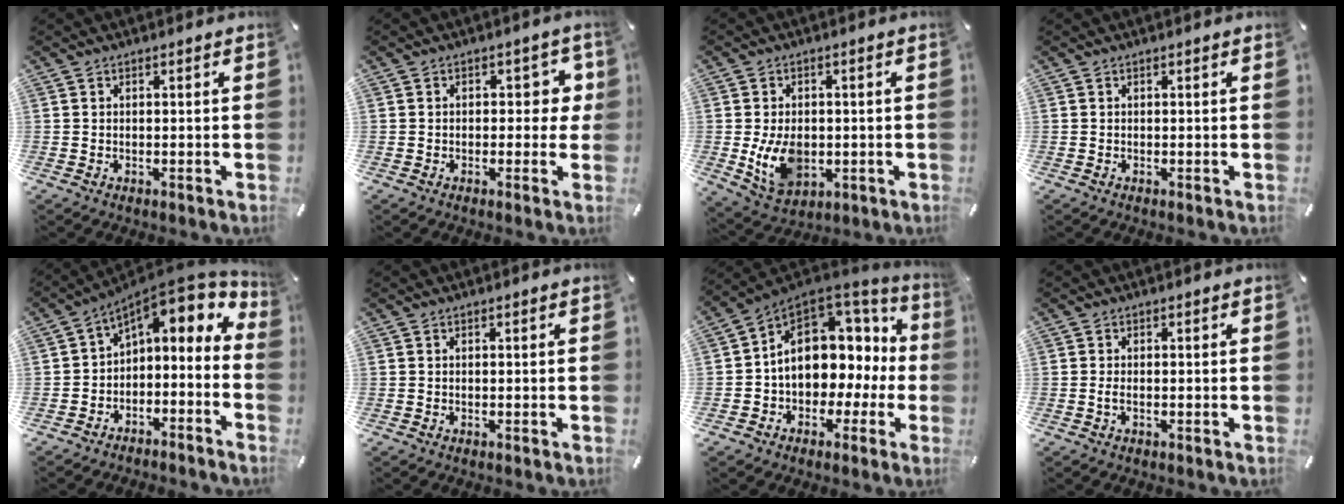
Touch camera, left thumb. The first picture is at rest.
{"total": 5.2, "force": [0.6, 3.5, 3.8], "torque": [-0.036, -0.003, 0.001]}
{"total": 10.3, "force": [-1.2, 7.5, 6.9], "torque": [-0.138, -0.003, -0.021]}
{"total": 0.0}
{"total": 6.8, "force": [4.0, 4.0, 3.7], "torque": [-0.053, -0.046, 0.070]}
{"total": 0.0}
{"total": 11.8, "force": [2.2, 9.4, 6.9], "torque": [-0.114, -0.022, 0.040]}
{"total": 1.4, "force": [-0.3, 0.5, 1.3], "torque": [-0.024, -0.001, -0.006]}